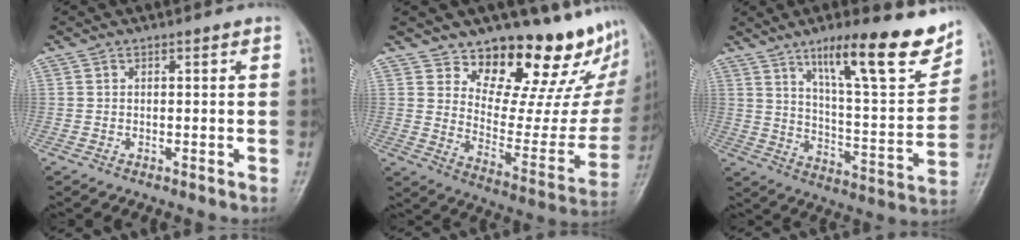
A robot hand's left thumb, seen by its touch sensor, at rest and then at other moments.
{"total": 22.4, "force": [17.5, 9.3, 10.4], "torque": [-0.091, -0.134, 0.236]}
{"total": 19.5, "force": [12.6, 4.2, 14.2], "torque": [-0.177, -0.067, 0.201]}